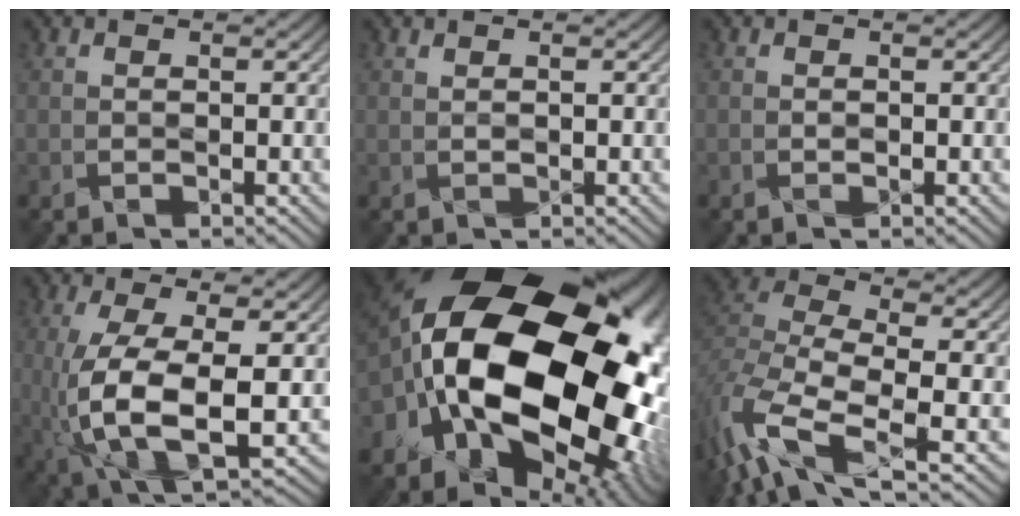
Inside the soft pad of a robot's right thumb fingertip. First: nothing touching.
{"total": 0.5, "force": [0.5, 0.1, 0.1], "torque": [-0.004, 0.000, 0.012]}
{"total": 0.0}
{"total": 11.0, "force": [-1.4, 4.4, 10.0], "torque": [-0.217, -0.014, -0.015]}
{"total": 23.0, "force": [-1.4, 15.3, 17.1], "torque": [-0.368, -0.047, -0.008]}
{"total": 13.5, "force": [-6.3, 6.4, 10.0], "torque": [-0.254, -0.021, -0.120]}